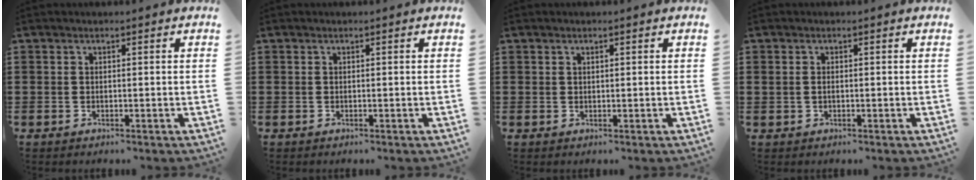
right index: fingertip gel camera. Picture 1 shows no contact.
{"total": 0.0}
{"total": 0.5, "force": [0.3, 0.3, 0.3], "torque": [-0.007, 0.001, 0.007]}
{"total": 0.9, "force": [0.0, 0.5, 0.7], "torque": [-0.017, 0.003, -0.001]}